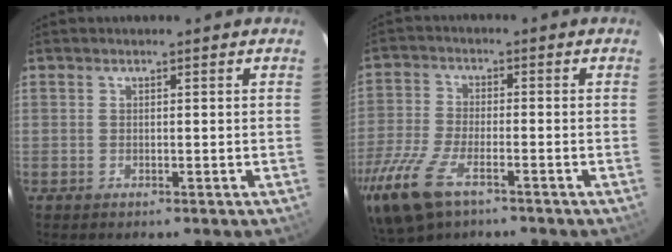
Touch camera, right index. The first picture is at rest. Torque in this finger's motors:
{"motor_torque": [1.31, -0.84, 0.52, 0.16]}